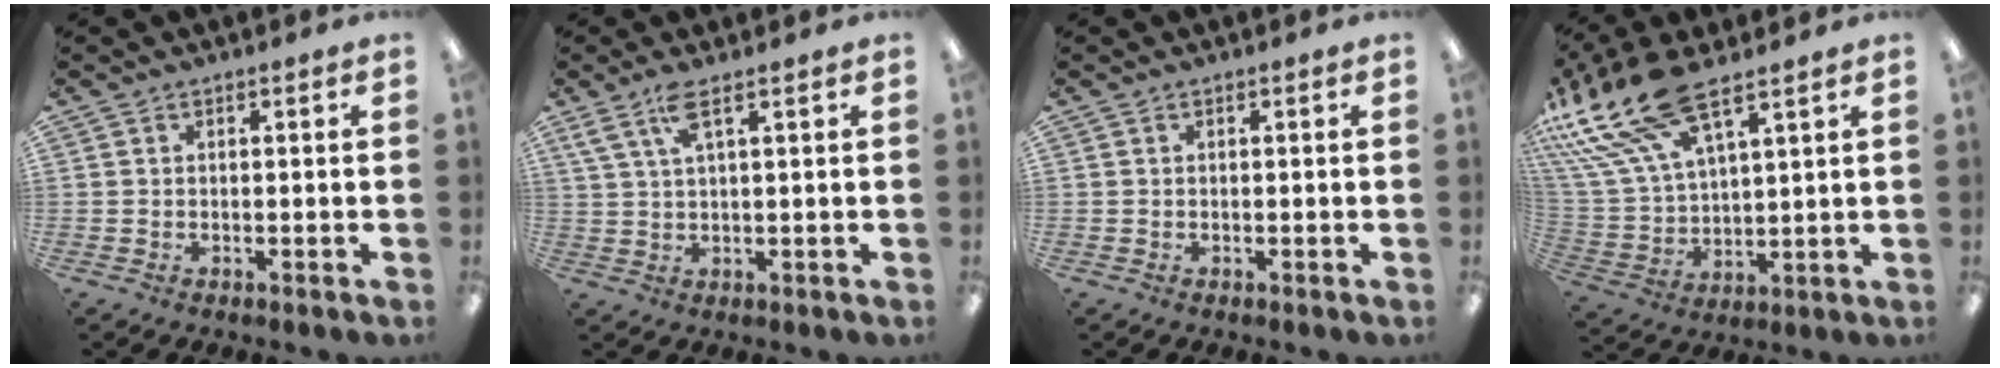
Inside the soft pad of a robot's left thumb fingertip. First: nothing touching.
{"total": 6.2, "force": [3.5, 1.5, 4.9], "torque": [-0.106, 0.001, 0.062]}
{"total": 0.0}
{"total": 19.1, "force": [13.3, 7.3, 11.5], "torque": [-0.267, -0.075, 0.236]}